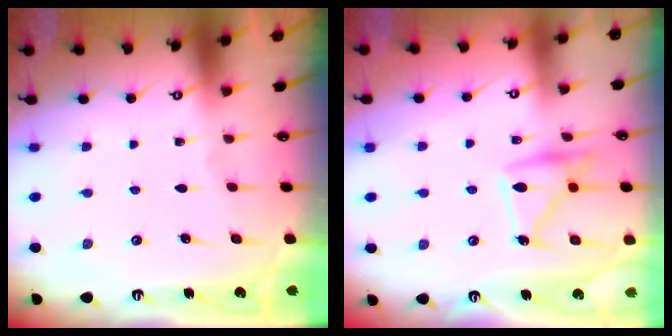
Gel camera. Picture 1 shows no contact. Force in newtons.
{"total": 16.4, "press": 16.4, "slide": 1.1}